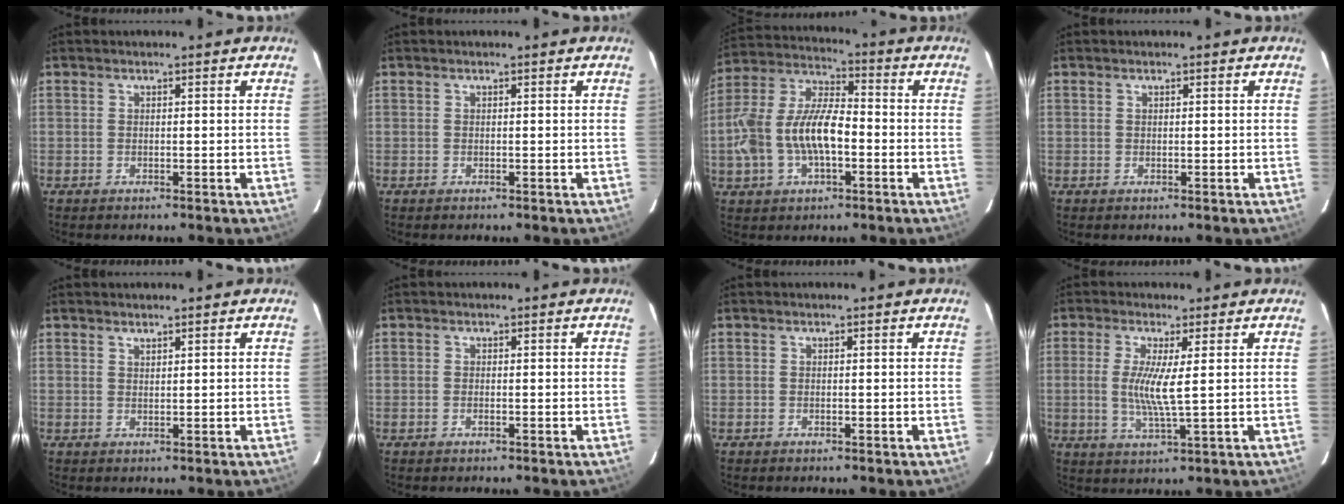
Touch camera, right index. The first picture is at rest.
{"total": 0.0}
{"total": 14.9, "force": [-3.2, 7.5, 12.4], "torque": [-0.261, 0.012, -0.058]}
{"total": 0.0}
{"total": 1.0, "force": [0.9, 0.2, 0.3], "torque": [-0.006, 0.001, 0.017]}
{"total": 0.6, "force": [-0.2, 0.3, 0.4], "torque": [-0.009, 0.000, -0.005]}
{"total": 0.0}
{"total": 6.3, "force": [0.6, 0.4, 6.3], "torque": [-0.130, -0.010, 0.007]}